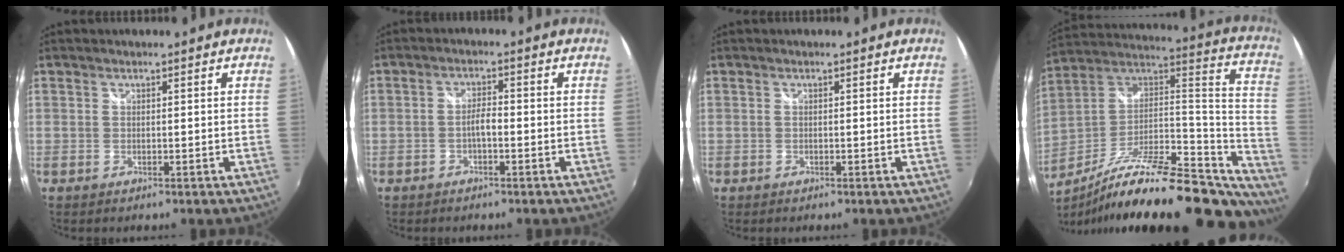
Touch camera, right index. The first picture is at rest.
{"total": 2.4, "force": [-1.0, 0.6, 2.1], "torque": [-0.043, 0.006, -0.020]}
{"total": 0.0}
{"total": 31.5, "force": [-22.0, 9.0, 20.7], "torque": [-0.295, -0.013, -0.344]}